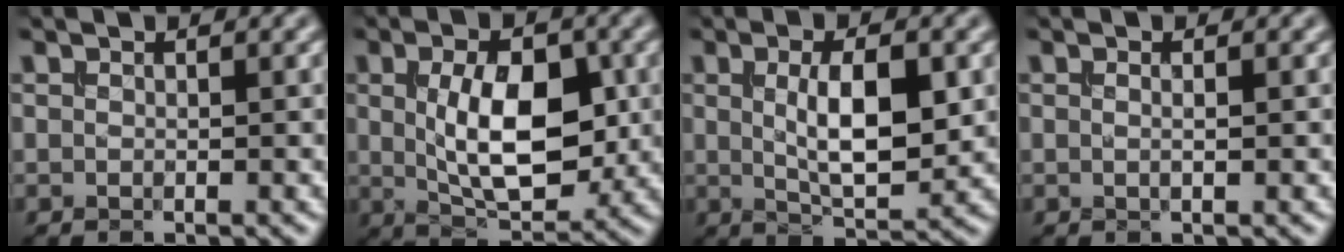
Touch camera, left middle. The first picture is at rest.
{"total": 7.8, "force": [0.4, 4.0, 6.7], "torque": [-0.122, -0.004, 0.011]}
{"total": 5.7, "force": [0.5, 1.9, 5.4], "torque": [-0.099, 0.000, 0.015]}
{"total": 0.6, "force": [0.0, -0.1, 0.6], "torque": [-0.014, 0.001, 0.001]}